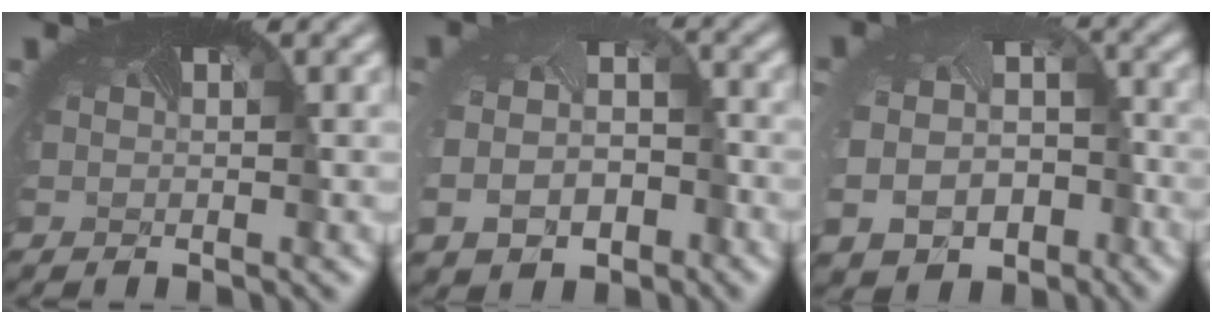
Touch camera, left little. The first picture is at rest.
{"total": 6.2, "force": [-2.6, 4.2, 3.8], "torque": [-0.086, -0.032, -0.028]}
{"total": 9.9, "force": [-4.3, 7.3, 5.1], "torque": [-0.107, -0.054, -0.047]}